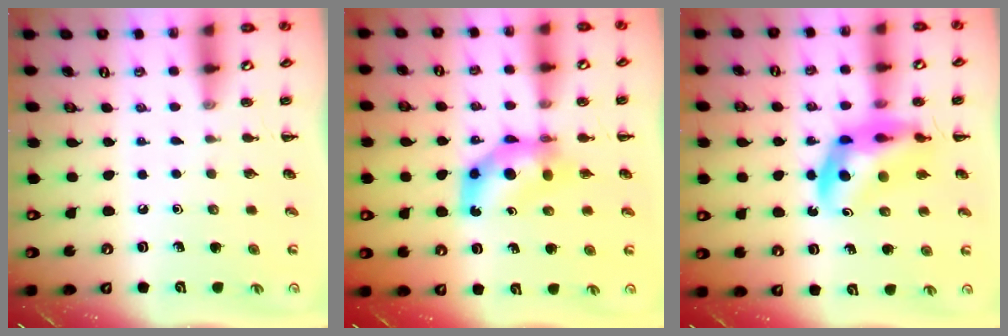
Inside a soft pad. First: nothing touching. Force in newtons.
{"total": 8.0, "press": 7.9, "slide": 1.5}
{"total": 12.4, "press": 11.9, "slide": 3.4}